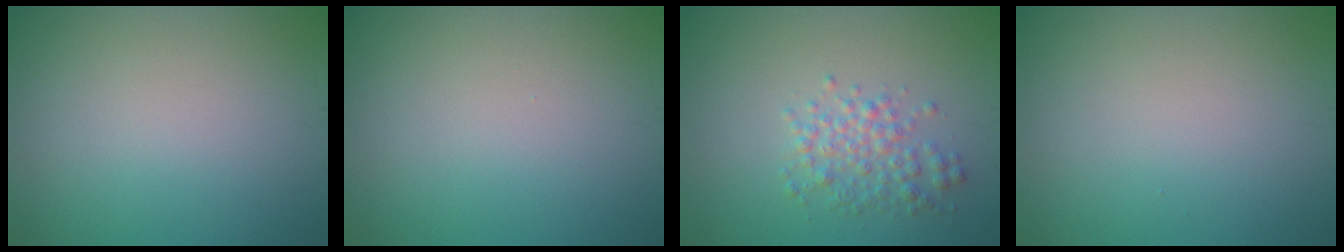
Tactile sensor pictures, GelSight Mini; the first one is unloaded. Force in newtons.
{"total": 0.0}
{"total": 2.9, "press": 2.9, "slide": 0.0}
{"total": 0.0}